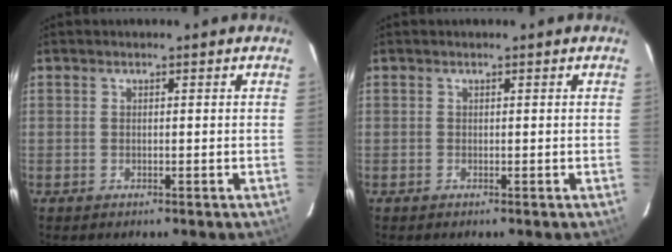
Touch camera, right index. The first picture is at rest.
{"total": 0.0}